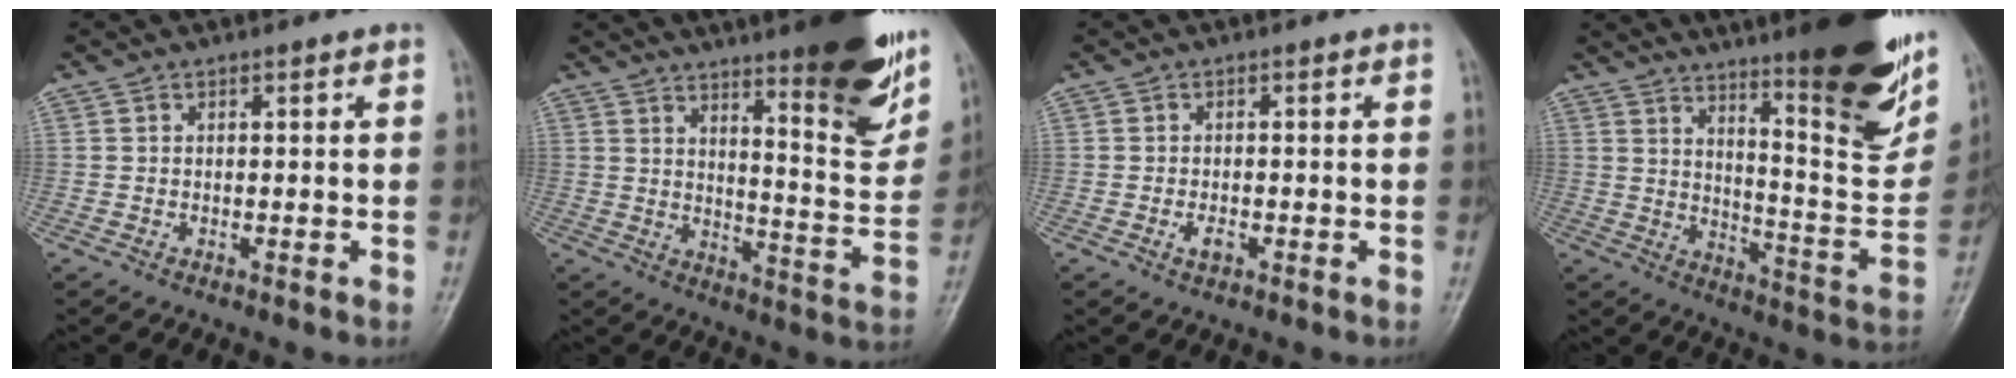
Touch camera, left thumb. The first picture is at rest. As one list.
[{"total": 19.7, "force": [12.5, 4.3, 14.6], "torque": [-0.161, -0.077, 0.176]}, {"total": 1.9, "force": [-0.9, 1.0, 1.3], "torque": [-0.021, 0.001, -0.015]}, {"total": 26.2, "force": [16.0, 5.9, 19.9], "torque": [-0.250, -0.082, 0.231]}]